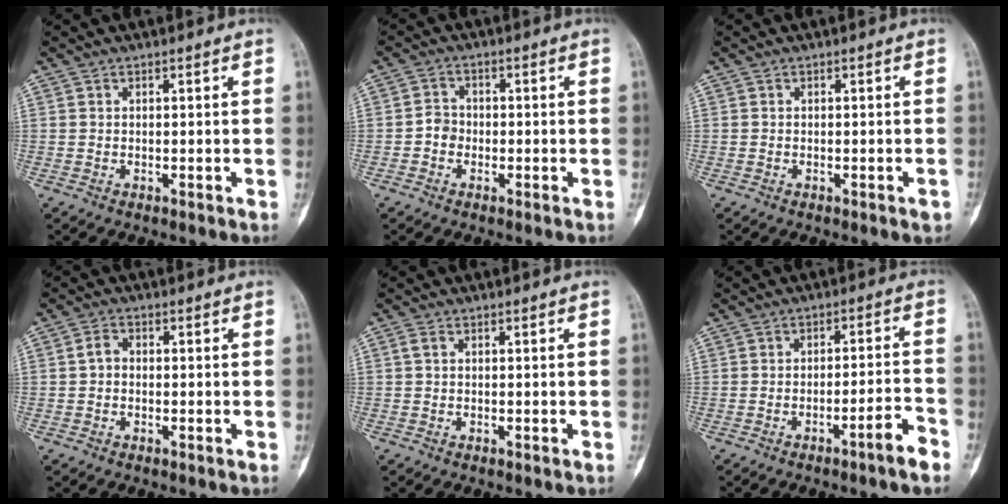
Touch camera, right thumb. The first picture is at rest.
{"total": 3.3, "force": [-1.0, 2.8, 1.4], "torque": [-0.008, 0.012, -0.025]}
{"total": 1.0, "force": [-0.6, 0.3, 0.8], "torque": [-0.007, 0.002, -0.007]}
{"total": 2.2, "force": [-0.4, 1.7, 1.4], "torque": [-0.018, 0.010, -0.014]}
{"total": 1.0, "force": [0.0, 0.6, 0.8], "torque": [-0.014, 0.002, -0.004]}
{"total": 5.8, "force": [-3.8, 0.3, 4.4], "torque": [-0.066, 0.037, -0.056]}